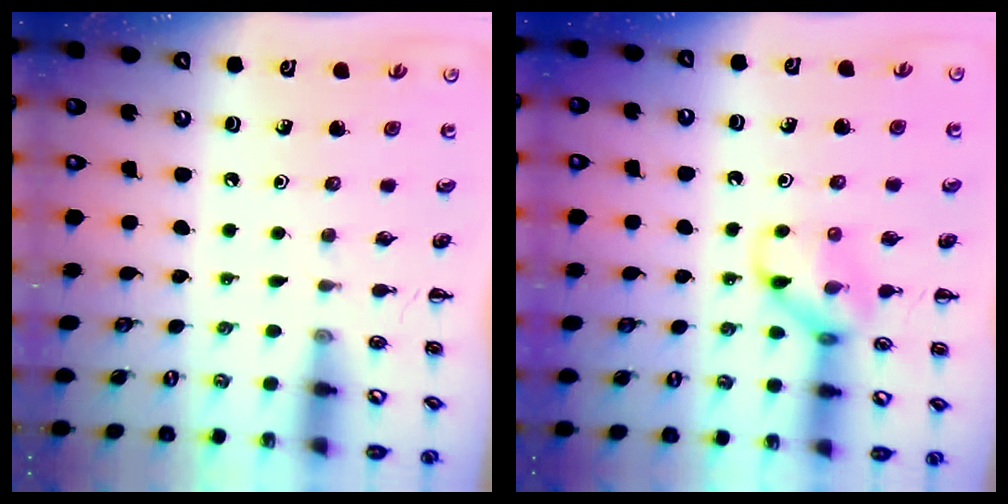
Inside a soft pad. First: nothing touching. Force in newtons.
{"total": 10.4, "press": 10.3, "slide": 0.4}